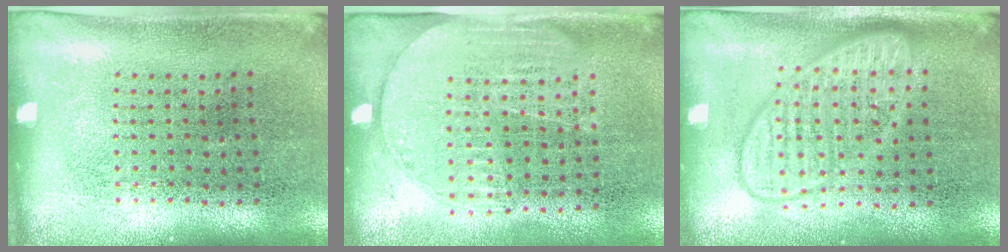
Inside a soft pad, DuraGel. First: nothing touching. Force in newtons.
{"total": 1.5, "press": 1.2, "slide": 0.9}
{"total": 2.7, "press": 2.7, "slide": 0.4}